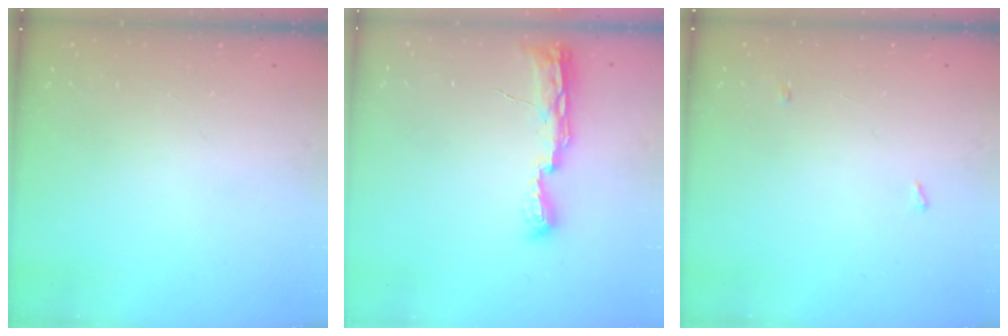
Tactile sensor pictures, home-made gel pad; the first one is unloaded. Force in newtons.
{"total": 8.0, "press": 8.0, "slide": 0.8}
{"total": 6.9, "press": 2.8, "slide": 6.3}